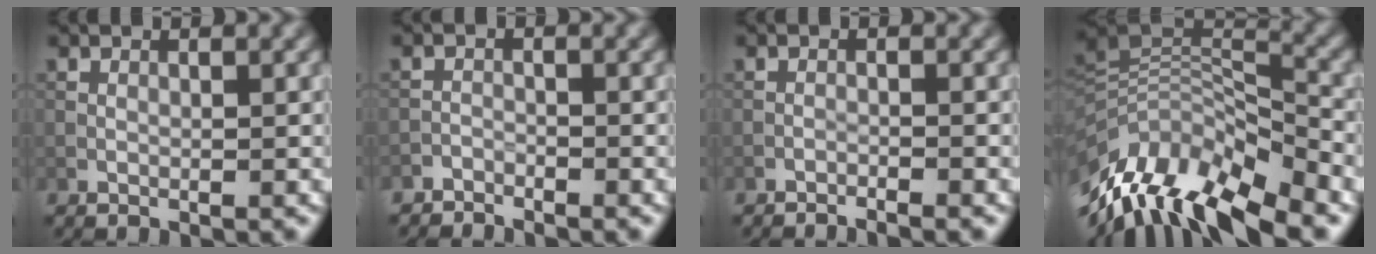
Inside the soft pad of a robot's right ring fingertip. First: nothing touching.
{"total": 1.8, "force": [-1.8, 0.5, -0.1], "torque": [0.006, 0.000, -0.038]}
{"total": 1.5, "force": [-1.5, -0.1, 0.3], "torque": [-0.012, 0.002, -0.029]}
{"total": 13.1, "force": [-8.1, 4.9, 9.0], "torque": [-0.179, 0.020, -0.146]}